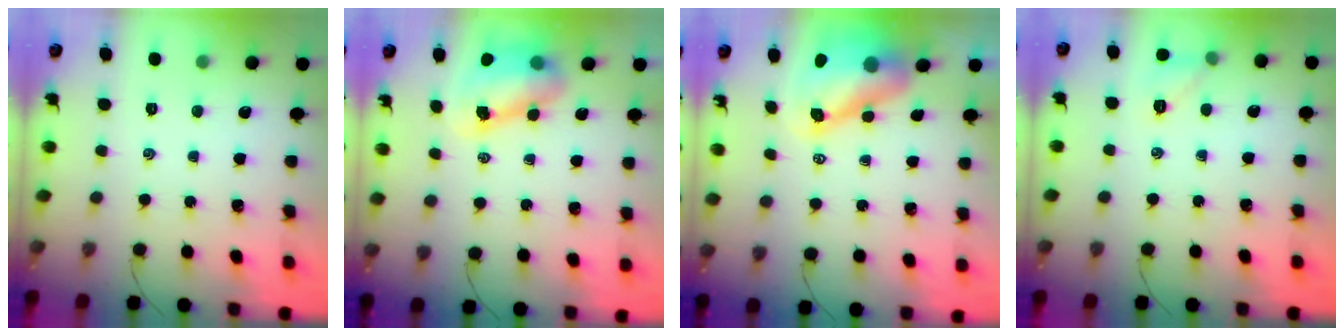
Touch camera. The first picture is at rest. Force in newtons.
{"total": 8.3, "press": 8.1, "slide": 1.9}
{"total": 9.5, "press": 9.0, "slide": 2.8}
{"total": 7.2, "press": 7.0, "slide": 1.9}